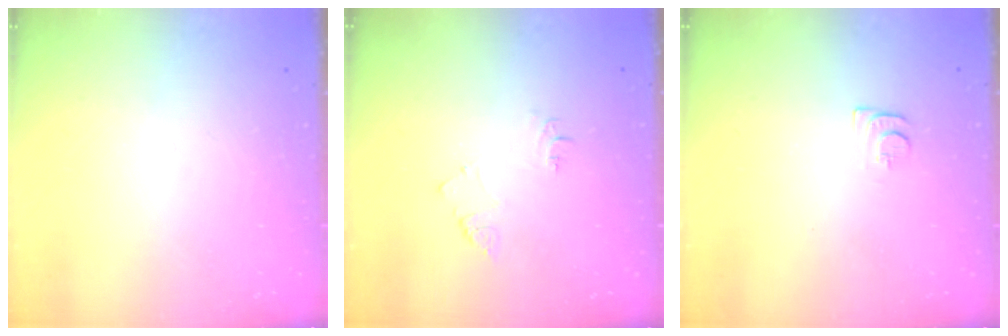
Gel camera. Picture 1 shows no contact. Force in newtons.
{"total": 6.7, "press": 6.7, "slide": 0.8}
{"total": 6.7, "press": 6.7, "slide": 0.6}